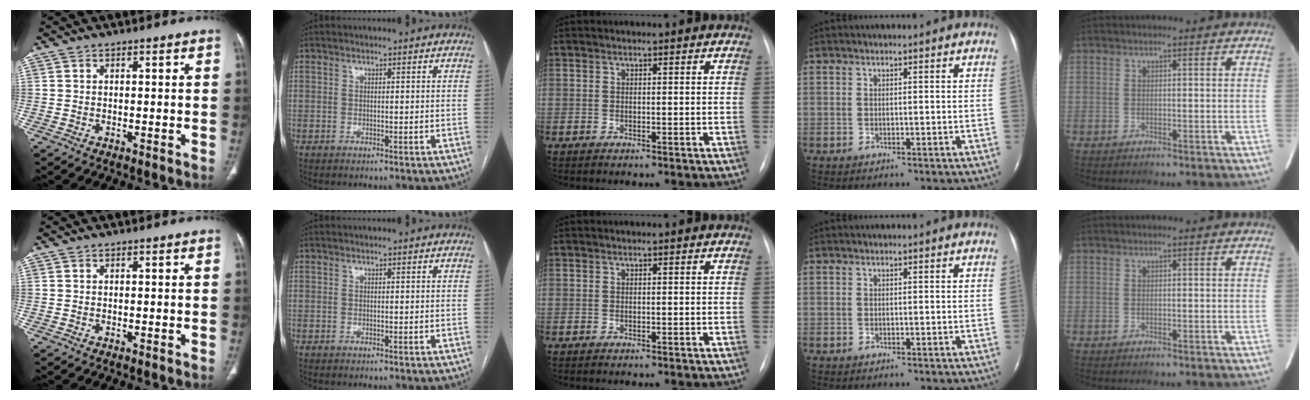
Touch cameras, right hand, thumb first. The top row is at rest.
{}